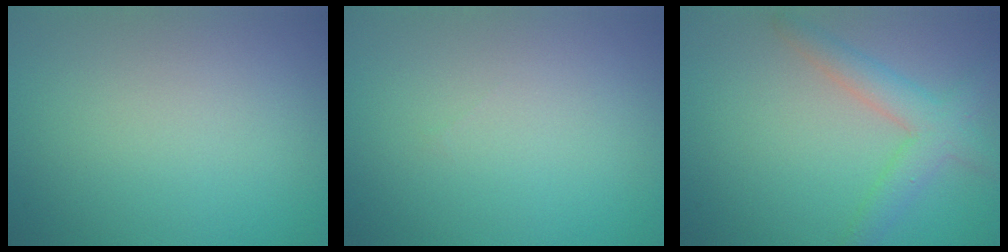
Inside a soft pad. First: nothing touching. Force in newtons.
{"total": 0.0}
{"total": 3.7, "press": 3.7, "slide": 0.3}